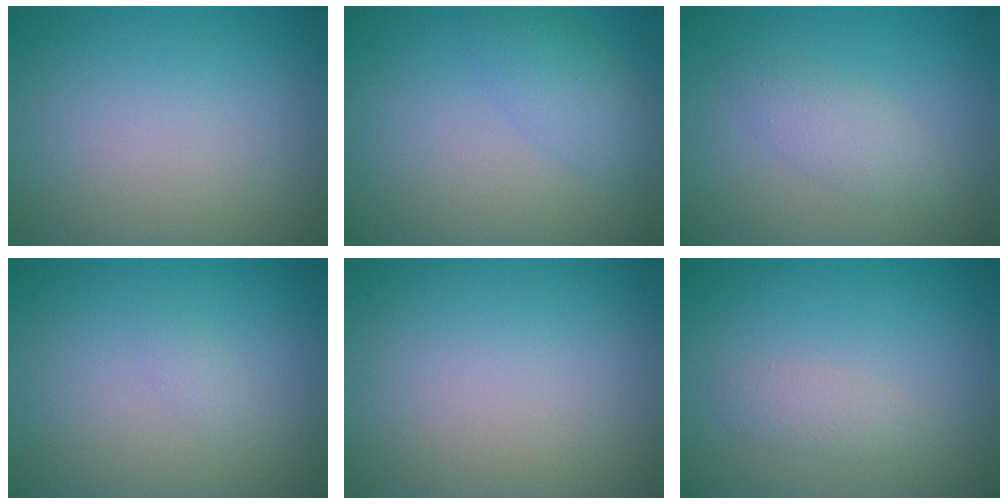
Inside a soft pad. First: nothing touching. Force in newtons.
{"total": 2.5, "press": 2.5, "slide": 0.1}
{"total": 2.7, "press": 2.7, "slide": 0.2}
{"total": 0.7, "press": 0.7, "slide": 0.1}
{"total": 0.0}
{"total": 1.3, "press": 1.3, "slide": 0.1}